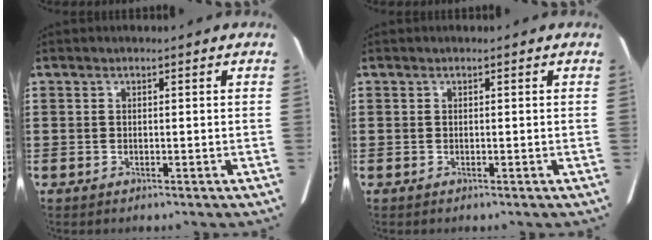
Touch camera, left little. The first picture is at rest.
{"total": 0.0}